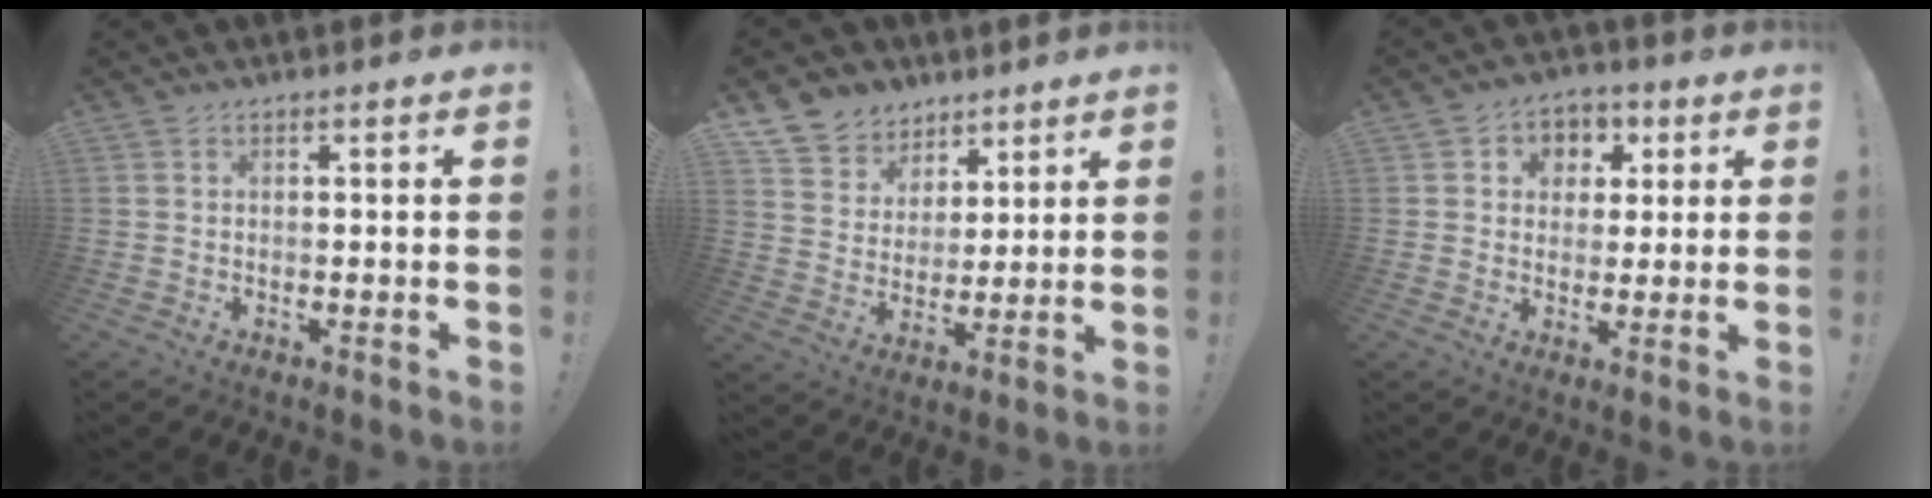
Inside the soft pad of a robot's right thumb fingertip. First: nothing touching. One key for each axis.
{"total": 10.0, "fx": 6.8, "fy": 7.2, "fz": 1.4, "tx": -0.031, "ty": -0.051, "tz": 0.136}
{"total": 5.9, "fx": 0.4, "fy": 5.7, "fz": 1.4, "tx": -0.012, "ty": 0.000, "tz": 0.011}